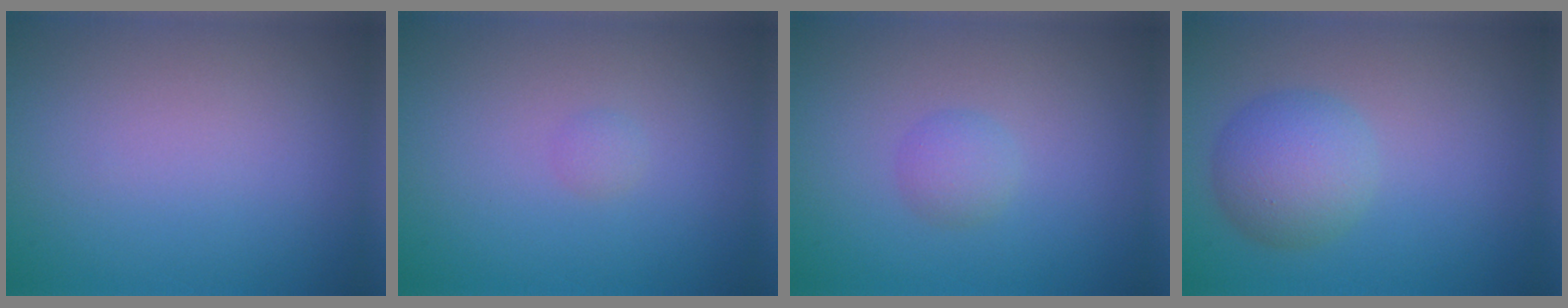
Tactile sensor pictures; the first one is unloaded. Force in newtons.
{"total": 0.6, "press": 0.6, "slide": 0.0}
{"total": 1.5, "press": 1.5, "slide": 0.1}
{"total": 4.4, "press": 4.4, "slide": 0.0}